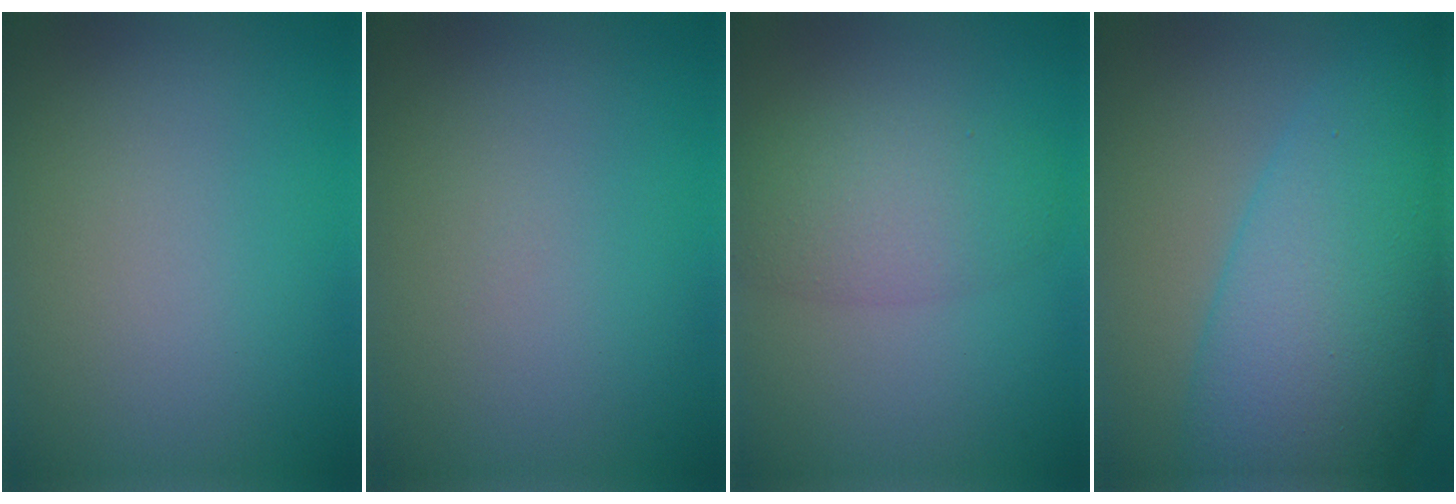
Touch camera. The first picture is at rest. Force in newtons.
{"total": 0.0}
{"total": 4.4, "press": 4.4, "slide": 0.2}
{"total": 12.1, "press": 12.1, "slide": 0.1}